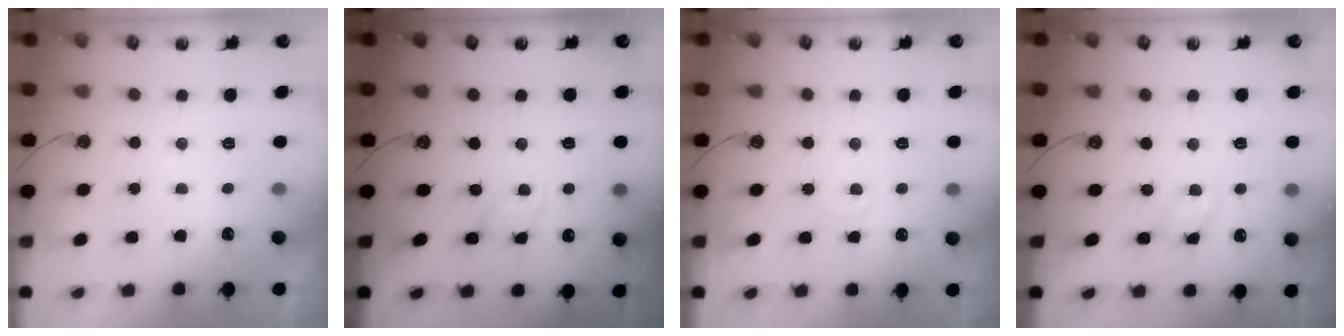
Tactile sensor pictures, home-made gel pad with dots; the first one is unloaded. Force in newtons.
{"total": 2.5, "press": 2.5, "slide": 0.1}
{"total": 4.0, "press": 4.0, "slide": 0.6}
{"total": 4.6, "press": 4.6, "slide": 0.3}